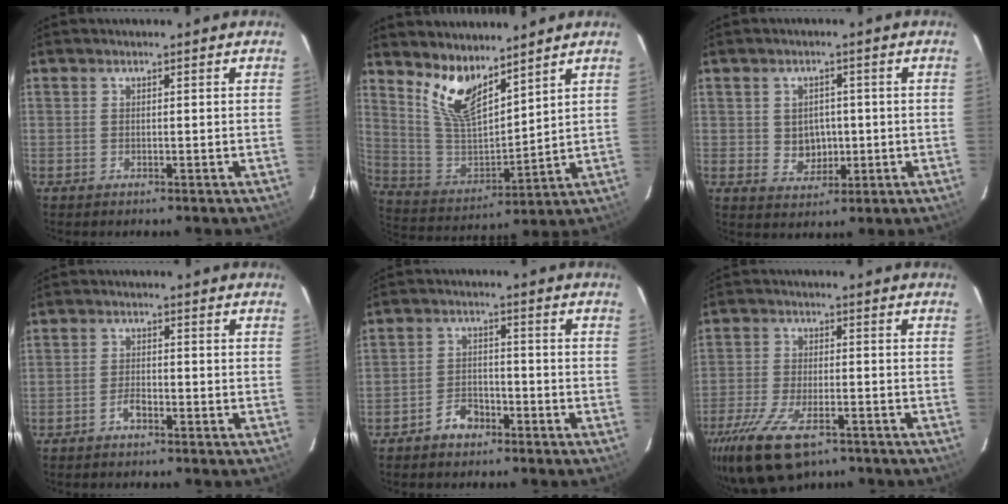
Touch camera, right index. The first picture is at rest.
{"total": 11.8, "force": [8.6, 4.2, 6.9], "torque": [-0.140, -0.009, 0.180]}
{"total": 4.8, "force": [-0.1, 4.4, 2.0], "torque": [-0.039, 0.005, 0.011]}
{"total": 2.1, "force": [-1.5, 0.9, 1.2], "torque": [-0.028, 0.005, -0.031]}
{"total": 4.6, "force": [-3.3, 2.7, 1.6], "torque": [-0.043, 0.012, -0.052]}
{"total": 15.2, "force": [-9.8, 6.5, 9.6], "torque": [-0.222, -0.040, -0.173]}